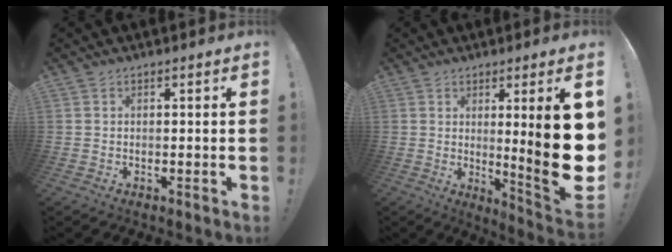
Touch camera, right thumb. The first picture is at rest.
{"total": 17.9, "force": [1.3, 1.2, 17.8], "torque": [-0.251, -0.031, 0.022]}